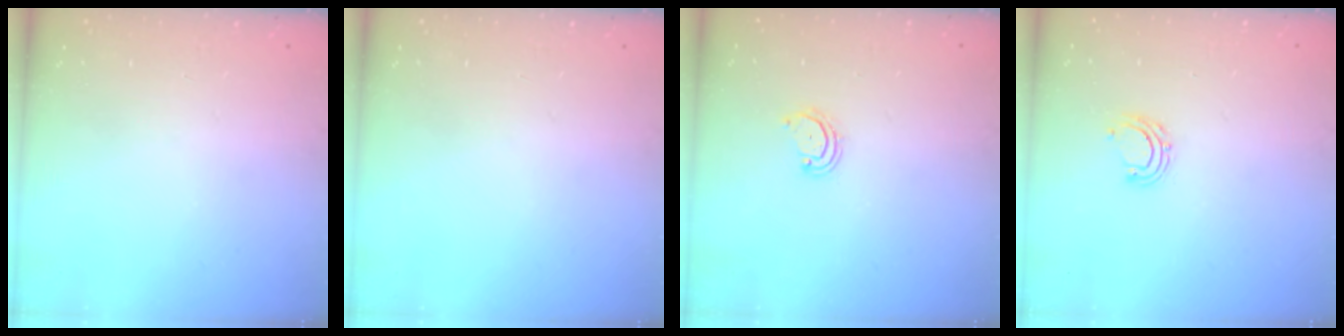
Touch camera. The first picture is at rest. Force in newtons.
{"total": 0.0}
{"total": 2.8, "press": 2.8, "slide": 0.2}
{"total": 6.0, "press": 5.8, "slide": 1.3}